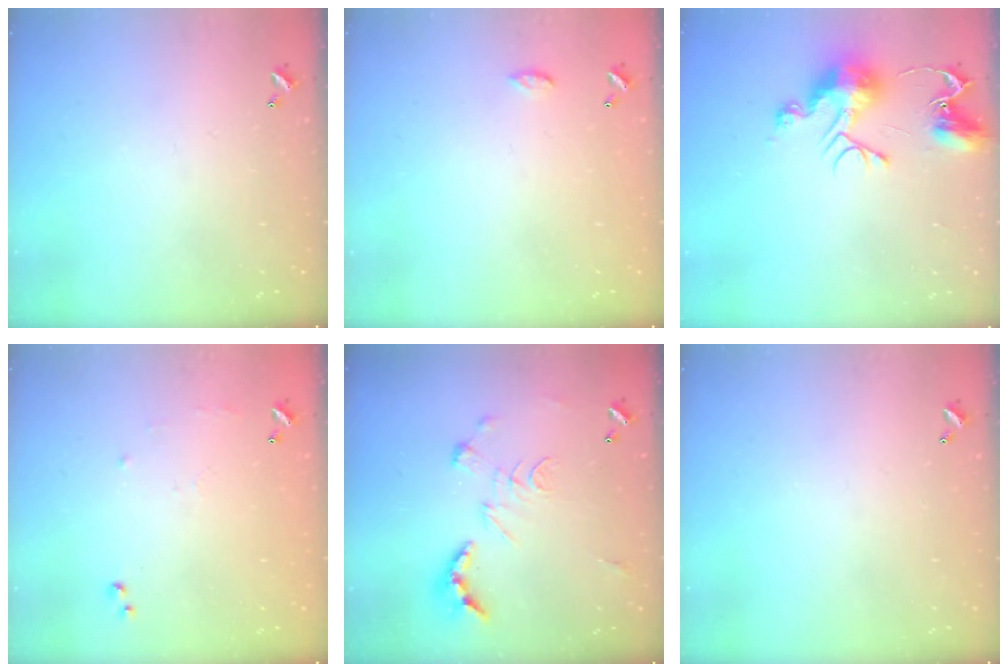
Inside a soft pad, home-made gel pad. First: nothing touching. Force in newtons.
{"total": 3.5, "press": 3.5, "slide": 0.5}
{"total": 10.8, "press": 10.7, "slide": 1.1}
{"total": 6.1, "press": 6.1, "slide": 0.8}
{"total": 2.6, "press": 2.1, "slide": 1.5}
{"total": 0.0}